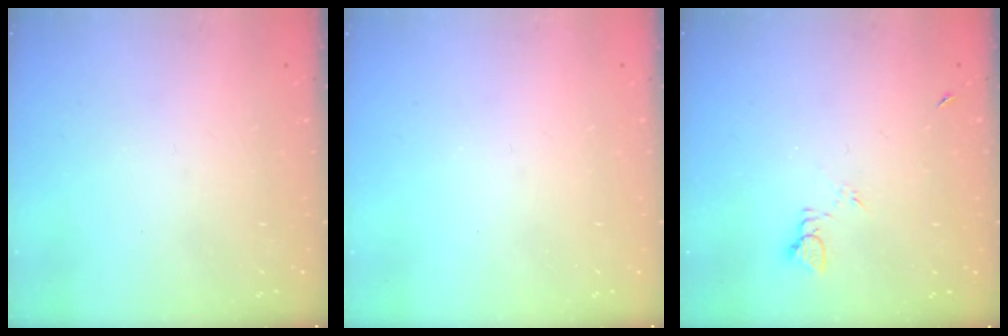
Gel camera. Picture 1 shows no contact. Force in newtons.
{"total": 0.0}
{"total": 3.5, "press": 3.4, "slide": 0.5}